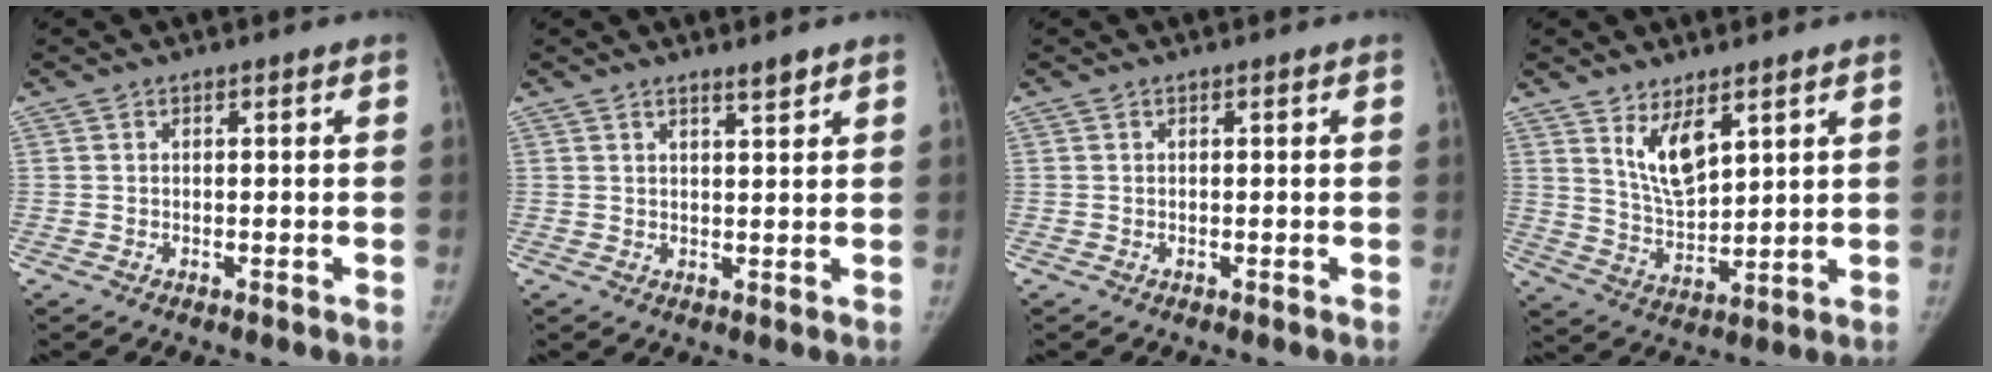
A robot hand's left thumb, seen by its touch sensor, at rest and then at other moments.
{"total": 1.9, "force": [1.6, 0.1, 1.0], "torque": [-0.012, -0.016, 0.028]}
{"total": 0.0}
{"total": 8.0, "force": [4.4, 3.3, 5.7], "torque": [-0.088, -0.039, 0.090]}